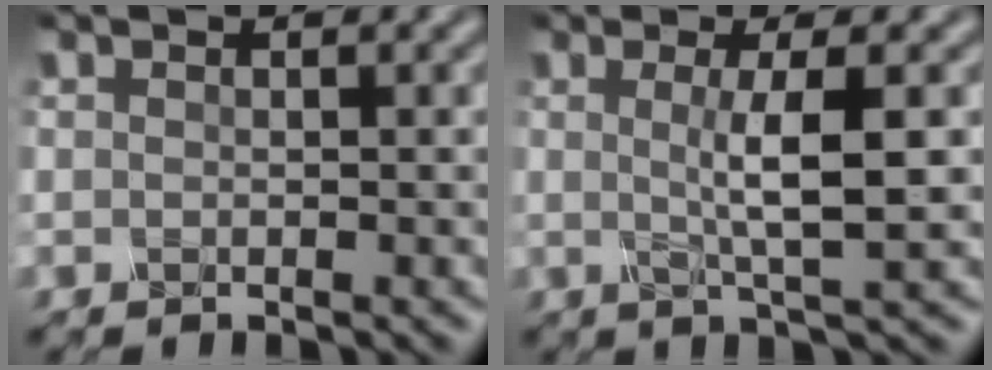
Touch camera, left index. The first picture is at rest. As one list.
[{"total": 4.3, "force": [0.3, 0.8, 4.3], "torque": [-0.068, 0.000, 0.003]}]